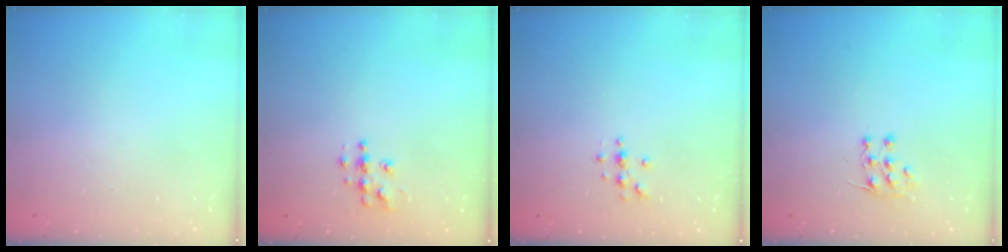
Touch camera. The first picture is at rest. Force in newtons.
{"total": 6.2, "press": 6.2, "slide": 0.2}
{"total": 3.0, "press": 3.0, "slide": 0.4}
{"total": 5.9, "press": 5.9, "slide": 0.5}